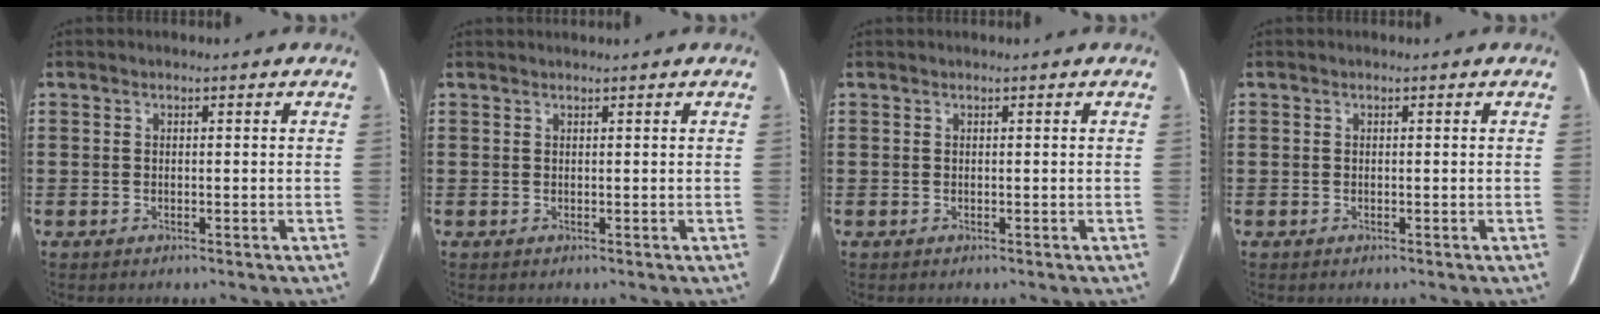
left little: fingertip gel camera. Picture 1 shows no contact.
{"total": 0.5, "force": [0.5, -0.1, 0.1], "torque": [-0.003, 0.000, 0.010]}
{"total": 0.0}
{"total": 0.0}